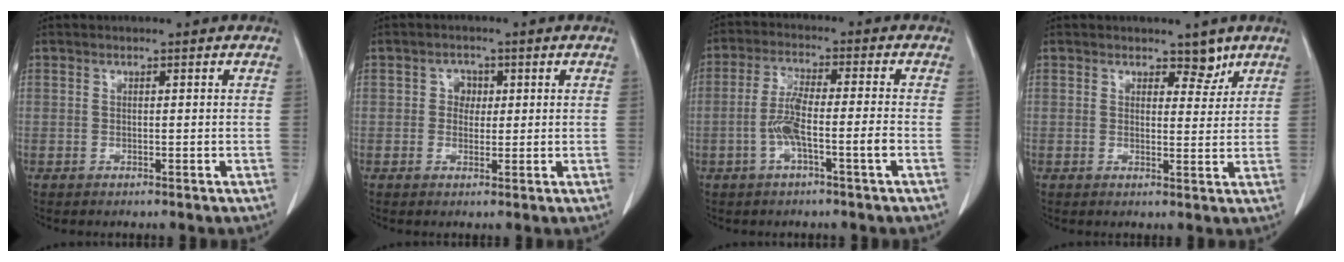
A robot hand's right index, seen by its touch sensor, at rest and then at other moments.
{"total": 2.3, "force": [0.4, 2.0, 1.1], "torque": [-0.011, 0.002, 0.003]}
{"total": 7.2, "force": [-2.4, 0.3, 6.8], "torque": [-0.138, 0.015, -0.044]}
{"total": 2.9, "force": [2.2, 1.5, 1.1], "torque": [-0.005, -0.005, 0.031]}